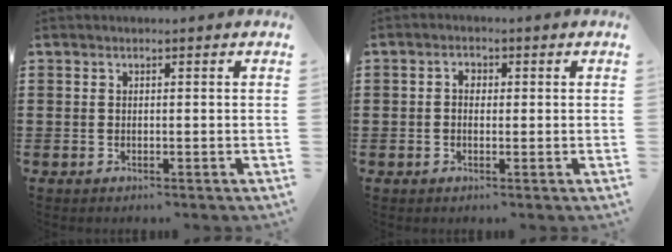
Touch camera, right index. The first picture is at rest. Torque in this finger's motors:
{"motor_torque": [2.14, 0.00, 0.04, -0.01]}